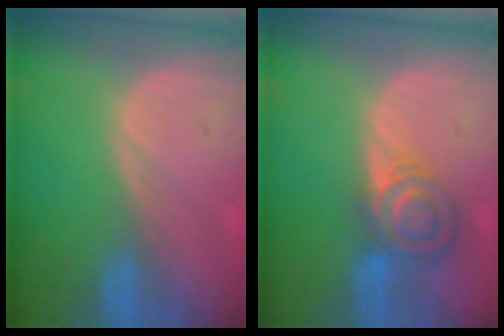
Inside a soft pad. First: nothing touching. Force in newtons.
{"total": 7.1, "press": 6.2, "slide": 3.5}